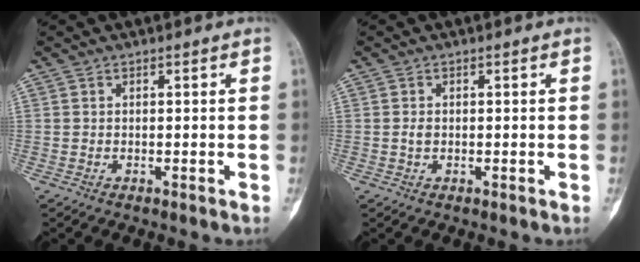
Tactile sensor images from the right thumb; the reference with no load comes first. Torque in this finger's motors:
{"motor_torque": [0.53, -0.33, 0.38, -0.17, 0.03]}